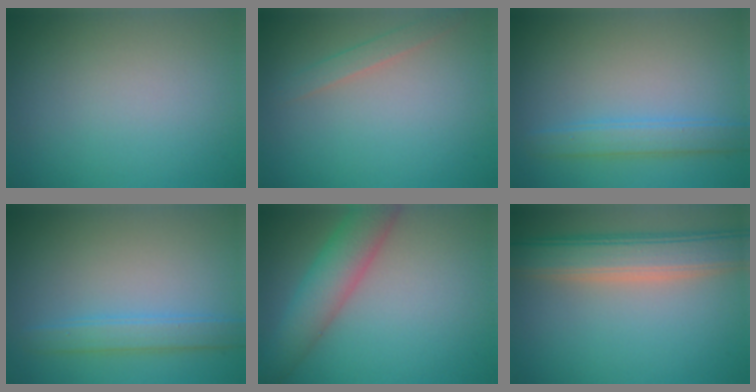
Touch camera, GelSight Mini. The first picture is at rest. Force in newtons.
{"total": 1.4, "press": 1.4, "slide": 0.1}
{"total": 2.7, "press": 2.7, "slide": 0.1}
{"total": 2.7, "press": 2.7, "slide": 0.1}
{"total": 5.0, "press": 5.0, "slide": 0.1}
{"total": 6.3, "press": 6.3, "slide": 0.4}